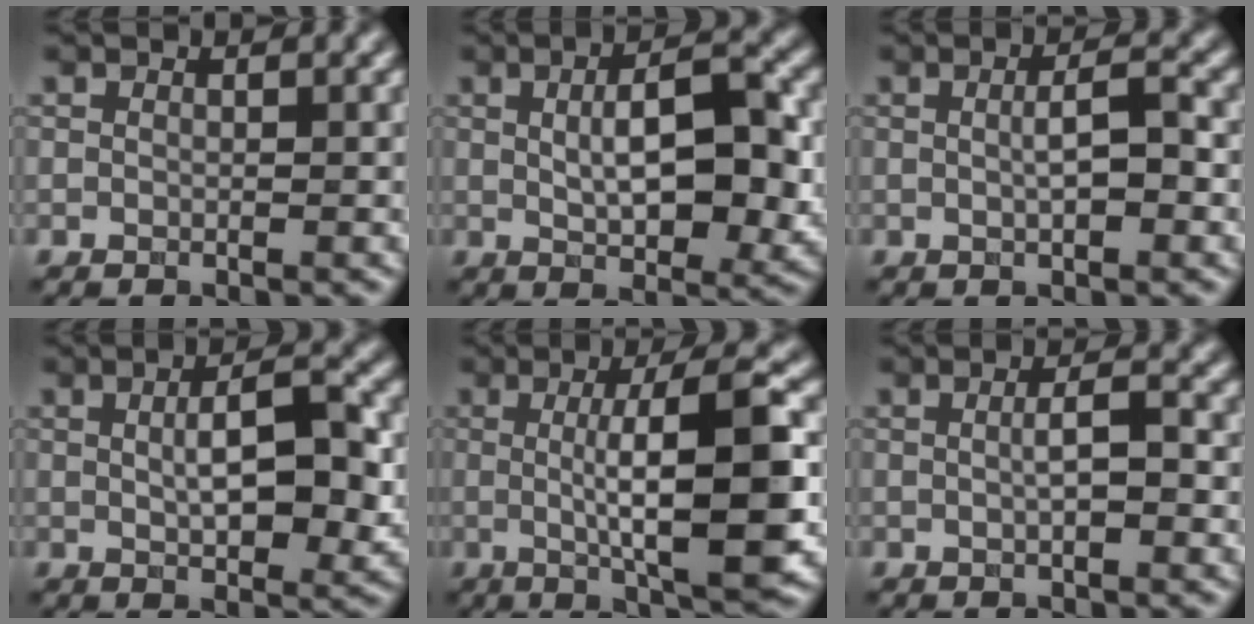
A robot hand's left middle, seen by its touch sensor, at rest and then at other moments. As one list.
[{"total": 7.1, "force": [0.6, 2.7, 6.5], "torque": [-0.096, 0.004, 0.012]}, {"total": 2.8, "force": [-0.1, 0.6, 2.8], "torque": [-0.048, 0.000, 0.002]}, {"total": 6.1, "force": [0.4, 2.1, 5.7], "torque": [-0.089, 0.004, 0.009]}, {"total": 10.2, "force": [-0.2, 2.4, 9.9], "torque": [-0.133, -0.001, -0.001]}, {"total": 2.4, "force": [-0.1, 0.5, 2.3], "torque": [-0.036, -0.002, 0.001]}]